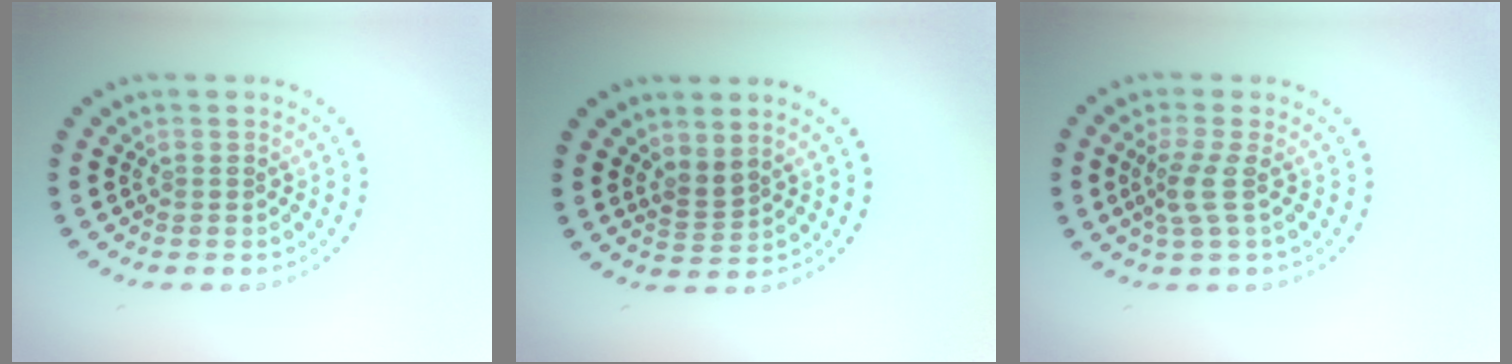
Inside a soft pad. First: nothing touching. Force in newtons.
{"total": 1.8, "press": 1.3, "slide": 1.2}
{"total": 2.2, "press": 1.7, "slide": 1.4}